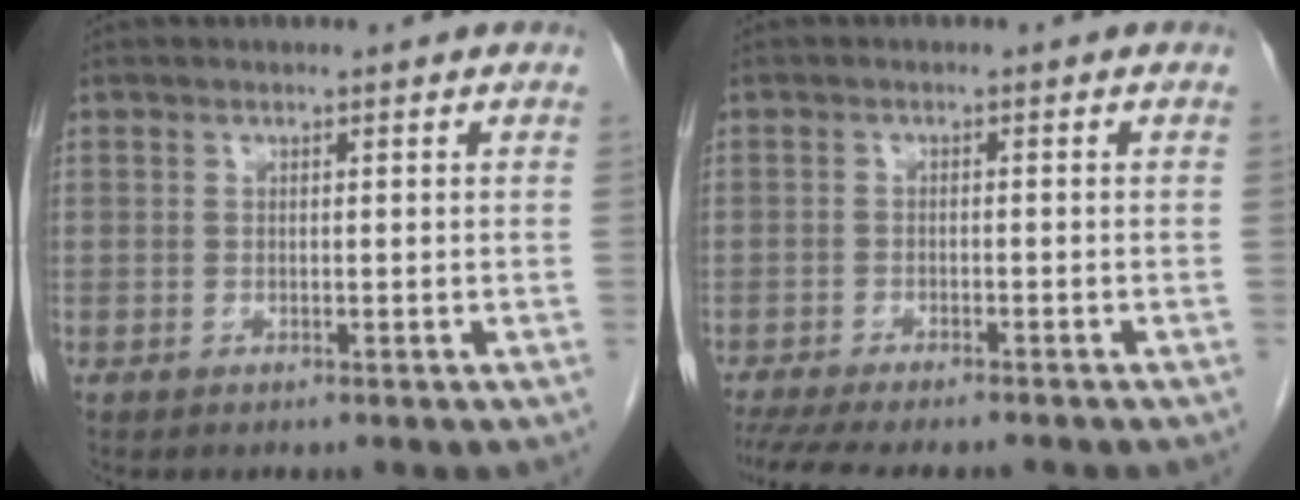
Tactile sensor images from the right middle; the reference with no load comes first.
{"total": 12.2, "force": [-10.6, 2.5, 5.6], "torque": [-0.095, -0.017, -0.147]}